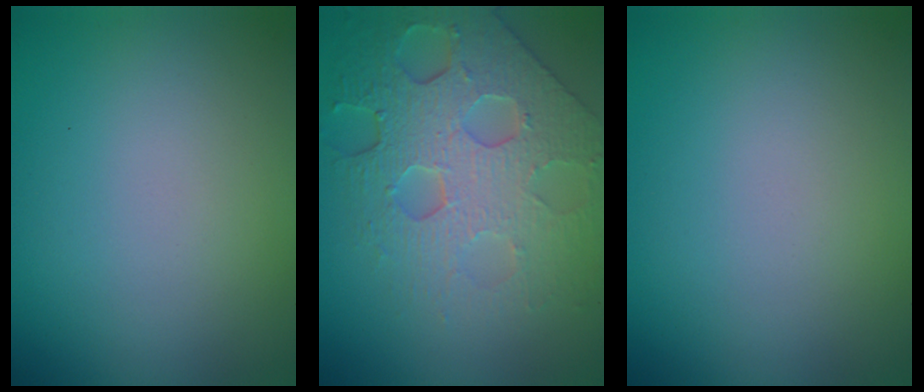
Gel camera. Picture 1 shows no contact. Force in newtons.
{"total": 8.0, "press": 5.6, "slide": 5.8}
{"total": 0.0}